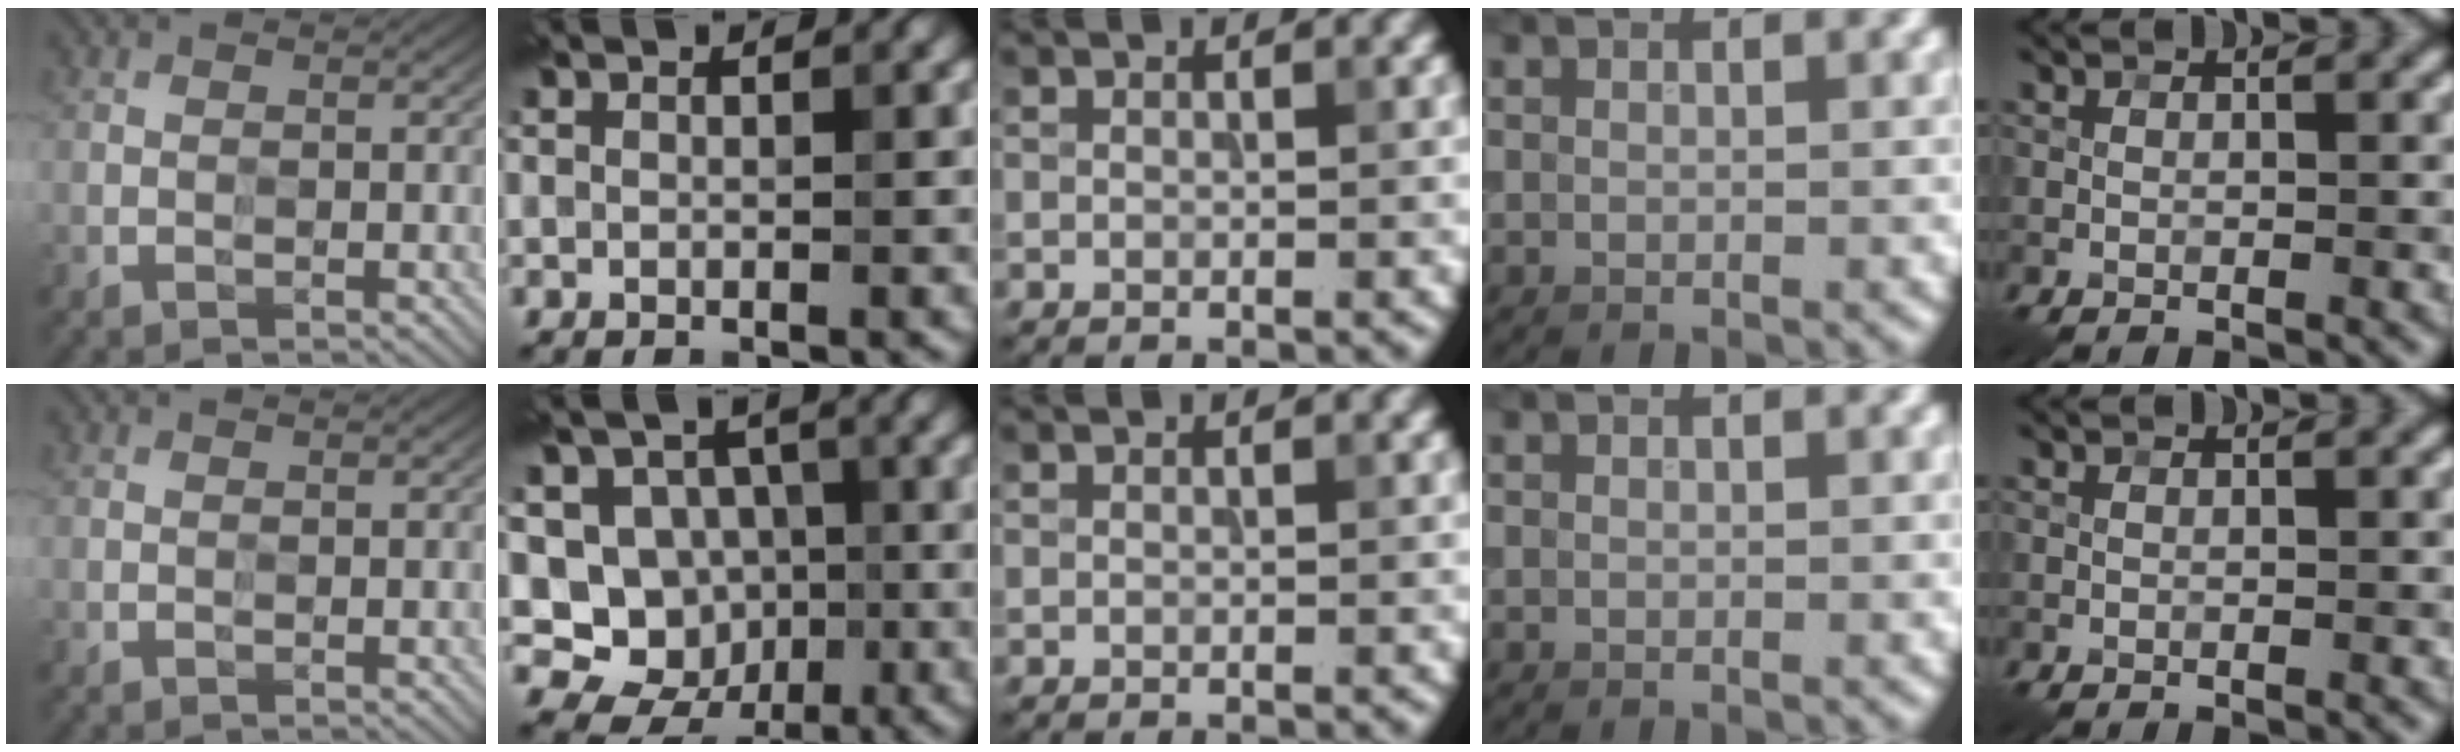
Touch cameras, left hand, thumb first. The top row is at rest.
{"index": {"total": 9.6, "force": [-2.1, 8.8, 3.2], "torque": [-0.071, 0.031, -0.044]}}